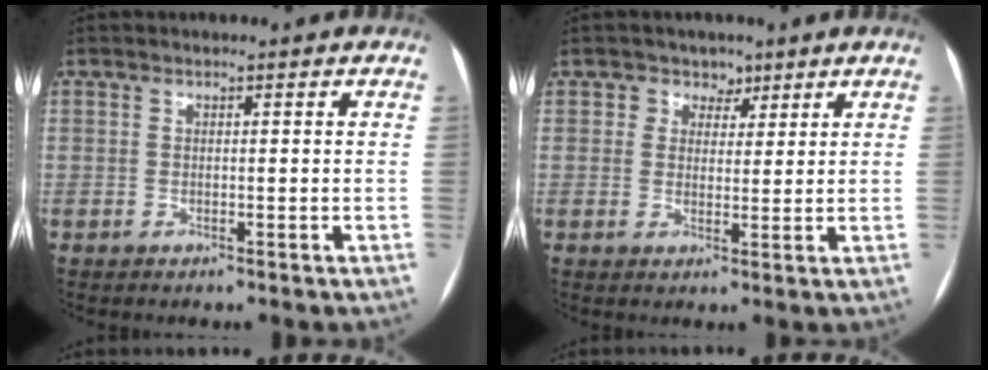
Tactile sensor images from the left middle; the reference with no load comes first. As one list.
[{"total": 3.4, "force": [2.0, 2.7, -0.1], "torque": [0.014, -0.001, 0.022]}]